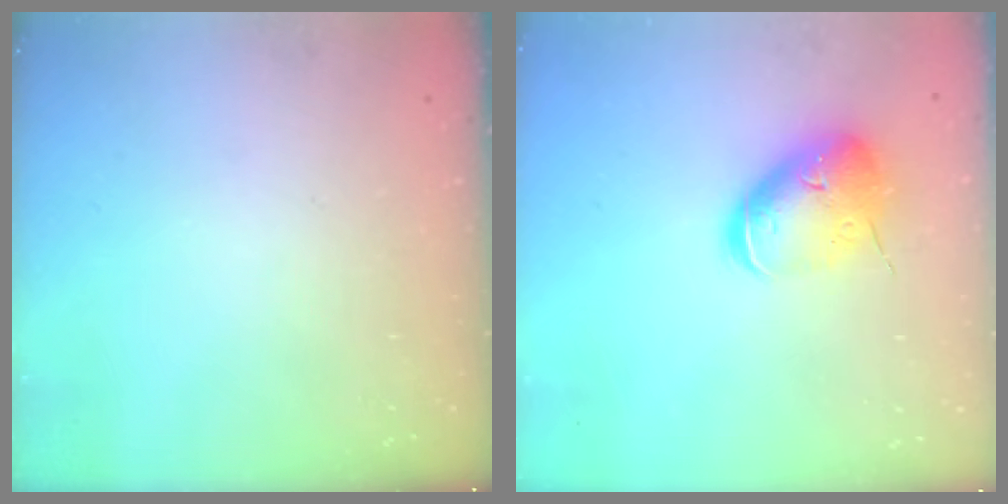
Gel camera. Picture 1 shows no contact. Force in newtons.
{"total": 14.1, "press": 14.0, "slide": 2.0}